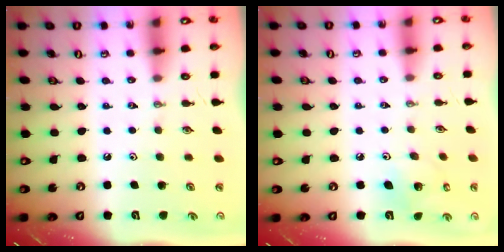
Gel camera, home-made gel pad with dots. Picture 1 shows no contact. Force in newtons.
{"total": 5.5, "press": 5.5, "slide": 0.3}